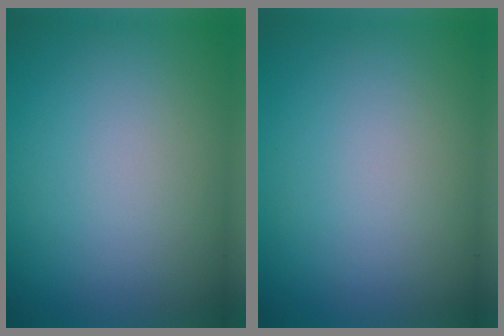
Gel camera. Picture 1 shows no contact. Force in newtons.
{"total": 0.0}